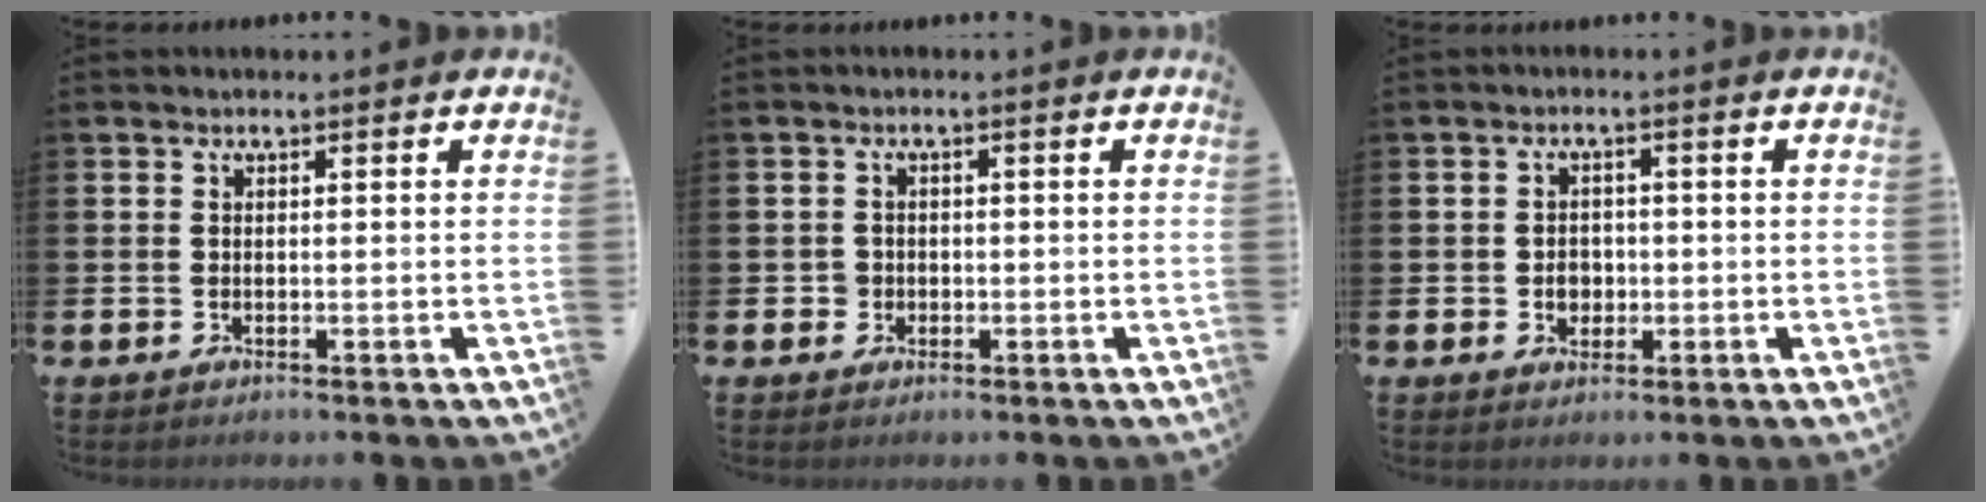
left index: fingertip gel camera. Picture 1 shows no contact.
{"total": 1.7, "force": [-0.5, 1.6, 0.2], "torque": [-0.008, 0.007, -0.013]}
{"total": 2.5, "force": [-0.5, 2.2, 1.2], "torque": [-0.011, -0.001, -0.016]}